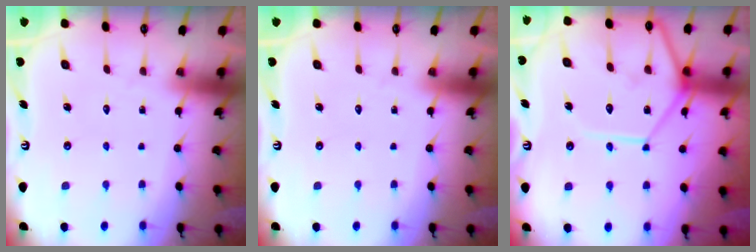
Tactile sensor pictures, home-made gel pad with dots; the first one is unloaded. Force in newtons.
{"total": 0.0}
{"total": 15.9, "press": 15.7, "slide": 2.0}